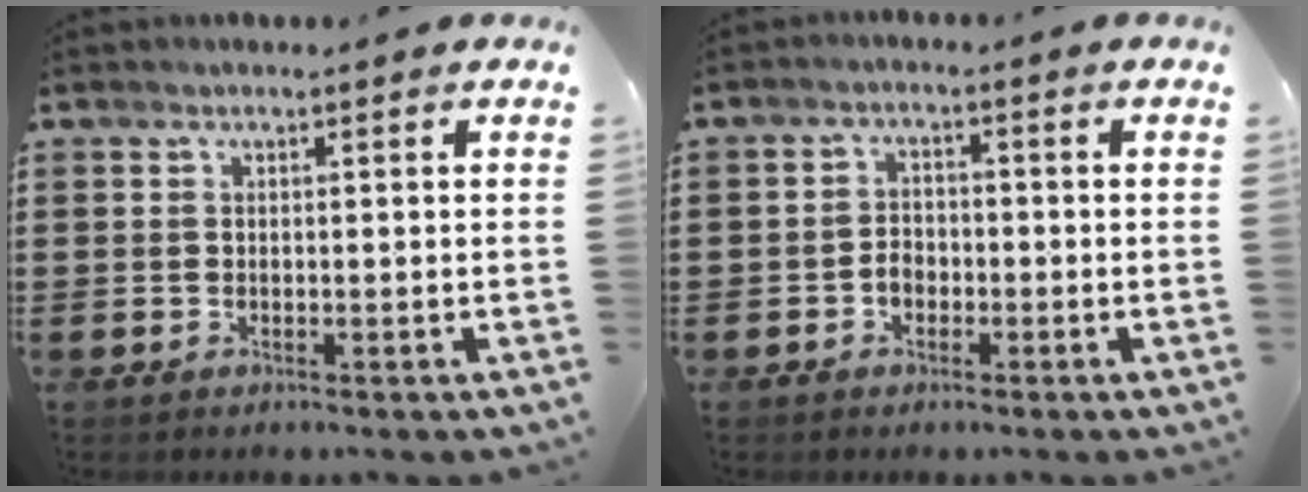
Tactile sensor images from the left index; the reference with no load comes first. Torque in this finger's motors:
{"motor_torque": [0.17, 0.16, 0.07, 0.04]}